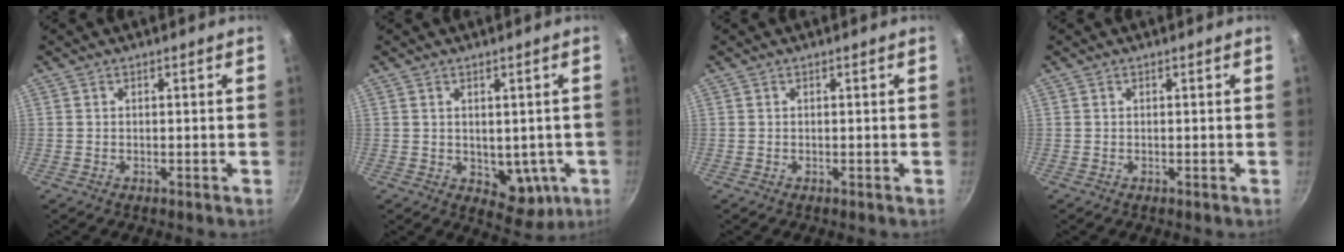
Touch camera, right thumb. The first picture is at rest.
{"total": 7.6, "force": [-0.8, 5.1, 5.5], "torque": [-0.042, -0.008, 0.002]}
{"total": 0.0}
{"total": 0.0}